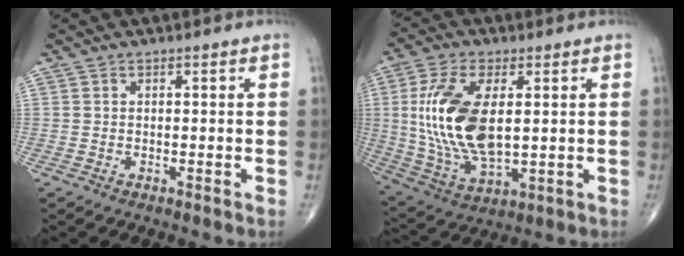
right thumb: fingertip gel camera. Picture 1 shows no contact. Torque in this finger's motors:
{"motor_torque": [-0.13, 2.92, 1.87, 0.42, 0.51]}